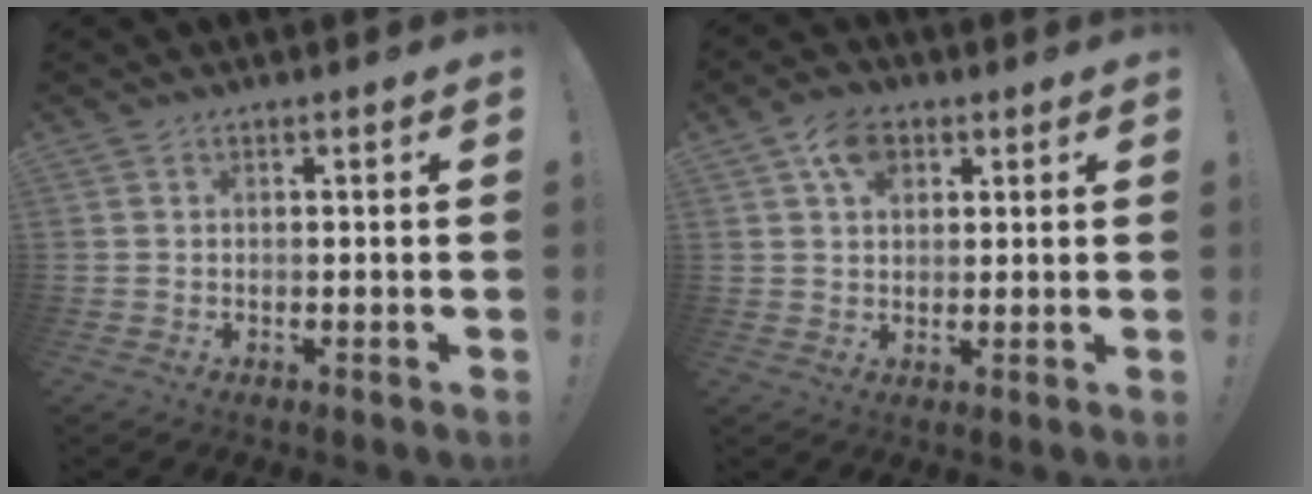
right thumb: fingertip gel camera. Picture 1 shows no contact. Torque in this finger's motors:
{"motor_torque": [-0.11, 0.12, 0.00, 0.00, 0.00]}